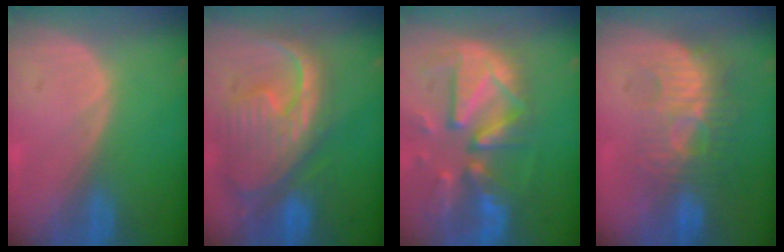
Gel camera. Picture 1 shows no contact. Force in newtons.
{"total": 12.5, "press": 10.7, "slide": 6.5}
{"total": 12.7, "press": 11.1, "slide": 6.2}
{"total": 8.9, "press": 8.5, "slide": 2.6}